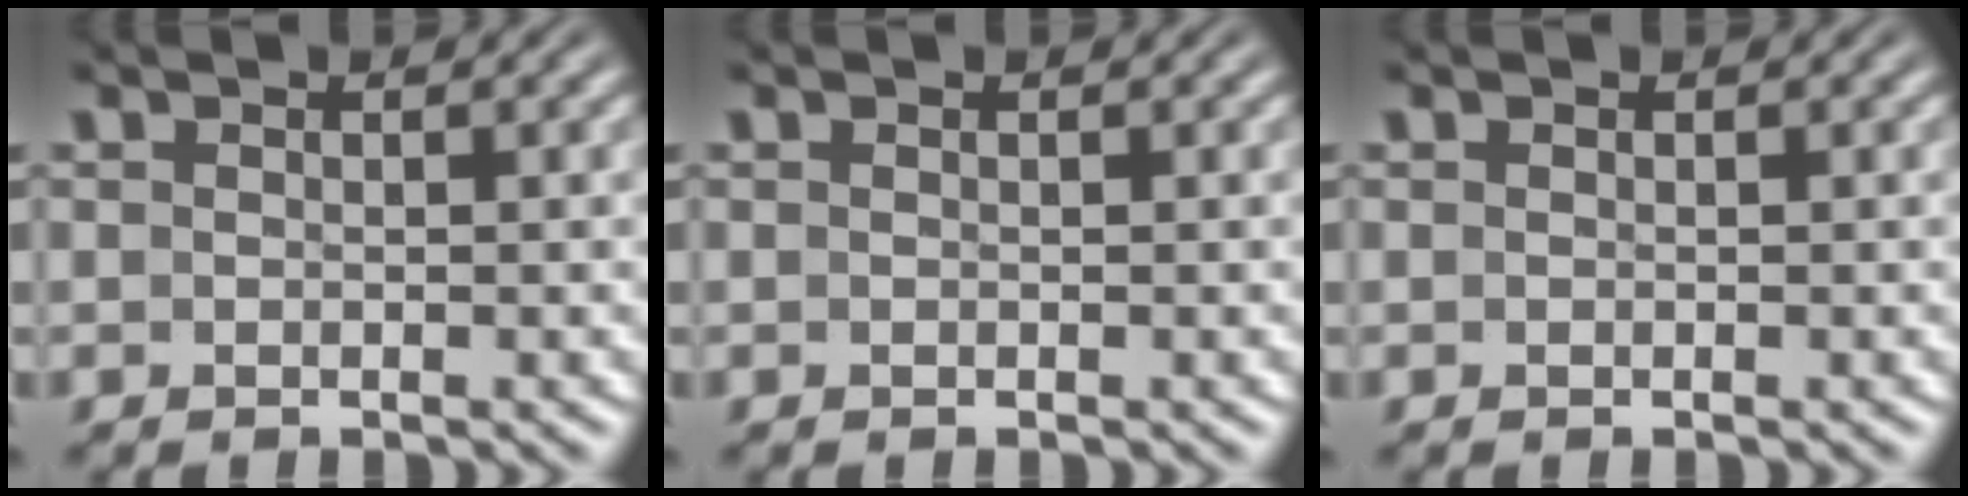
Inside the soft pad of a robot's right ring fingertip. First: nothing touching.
{"total": 0.0}
{"total": 0.0}